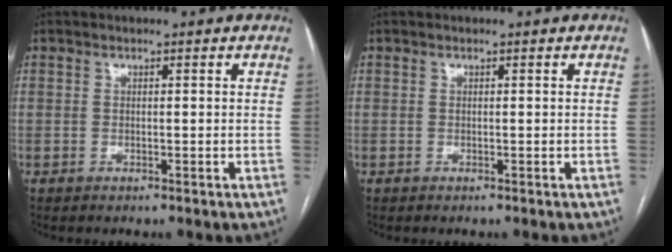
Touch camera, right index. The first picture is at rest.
{"total": 0.0}